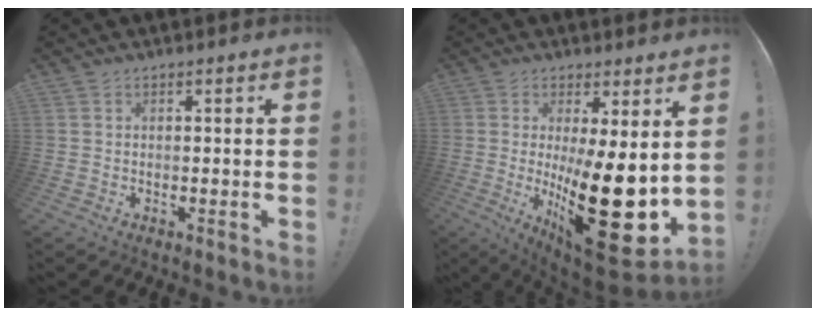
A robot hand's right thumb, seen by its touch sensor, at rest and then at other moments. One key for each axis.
{"total": 23.8, "fx": -3.2, "fy": 6.7, "fz": 22.6, "tx": -0.326, "ty": -0.026, "tz": -0.031}